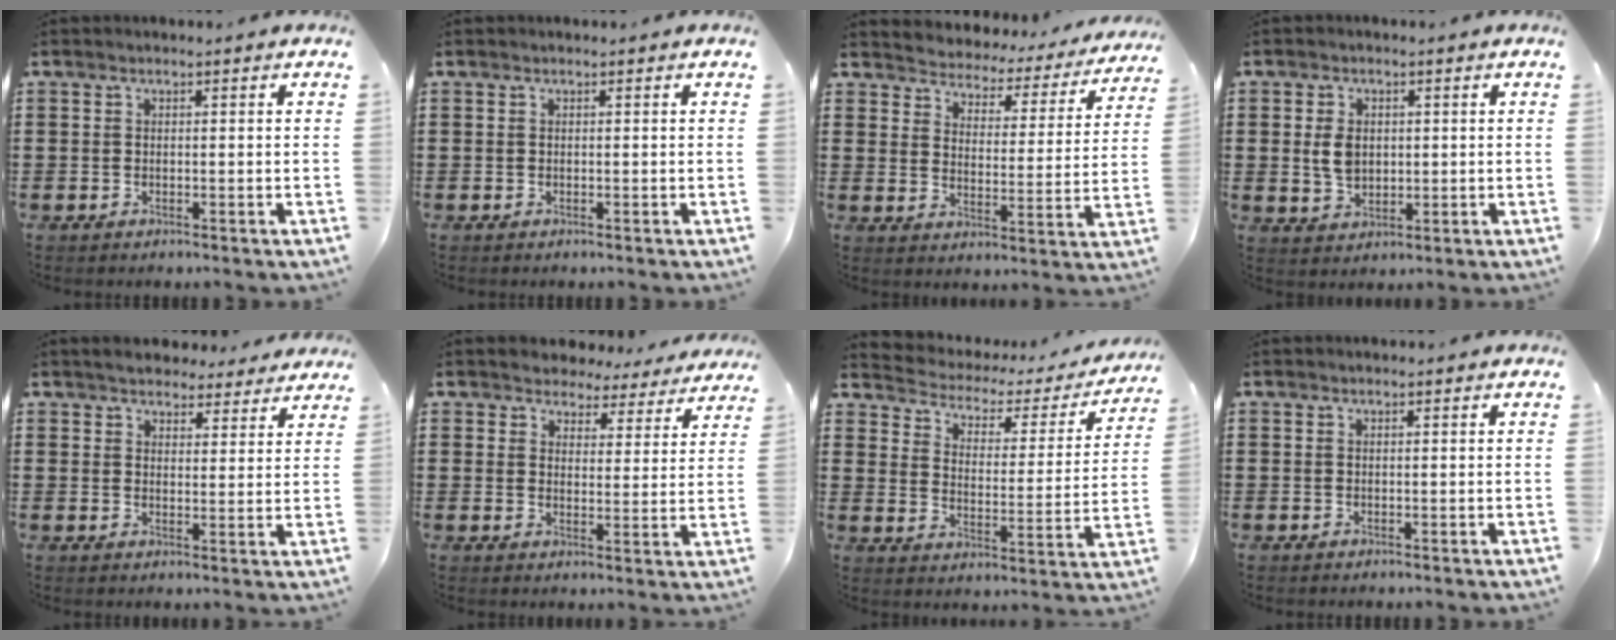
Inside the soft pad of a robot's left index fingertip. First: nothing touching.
{"total": 0.0}
{"total": 2.9, "force": [2.8, 0.6, -0.6], "torque": [-0.013, -0.031, 0.038]}
{"total": 4.1, "force": [0.4, 3.0, 2.9], "torque": [-0.062, 0.004, 0.003]}
{"total": 3.9, "force": [3.9, 0.7, 0.4], "torque": [-0.021, -0.009, 0.072]}
{"total": 4.3, "force": [4.2, 1.2, 0.0], "torque": [-0.015, -0.025, 0.071]}
{"total": 2.4, "force": [1.7, 1.4, 0.8], "torque": [-0.035, -0.016, 0.017]}
{"total": 0.0}